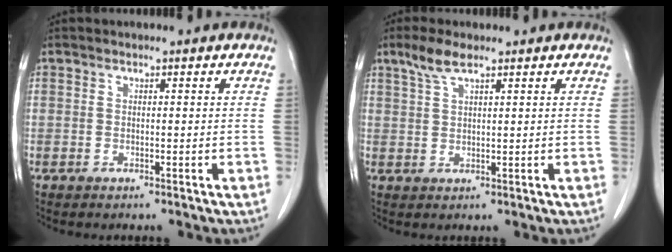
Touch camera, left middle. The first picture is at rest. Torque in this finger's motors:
{"motor_torque": [0.66, -0.58, 0.02, 0.03]}